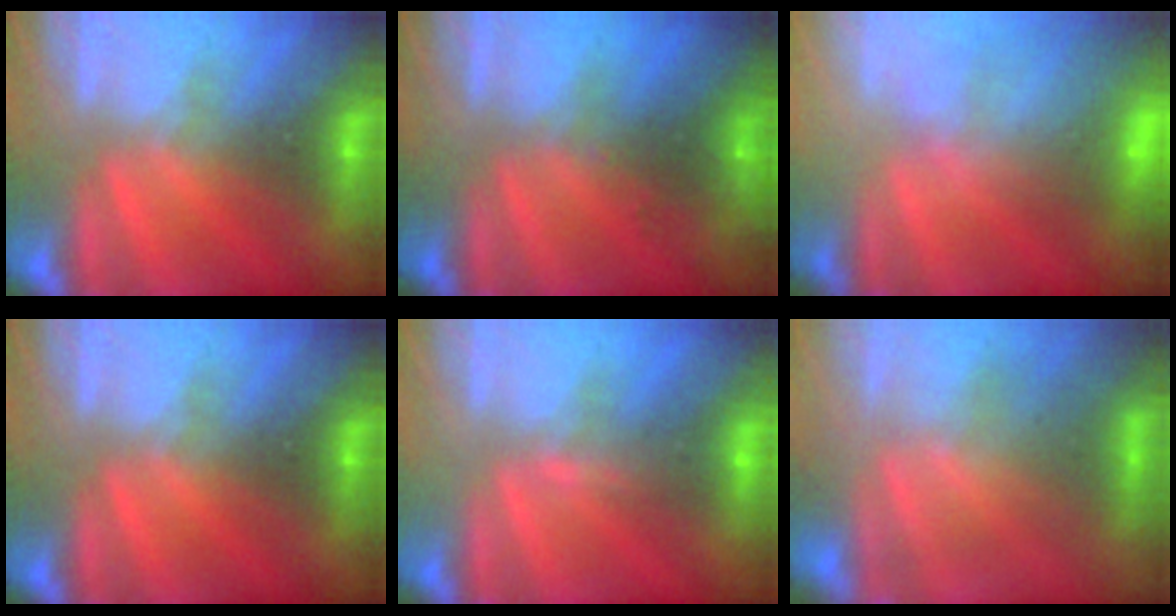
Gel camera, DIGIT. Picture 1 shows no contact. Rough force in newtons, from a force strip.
{"total": 8.5}
{"total": 8.3}
{"total": 0.0}
{"total": 4.5}
{"total": 4.1}